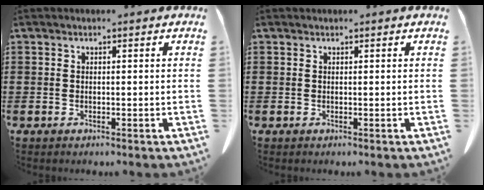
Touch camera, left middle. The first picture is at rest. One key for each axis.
{"total": 0.0}